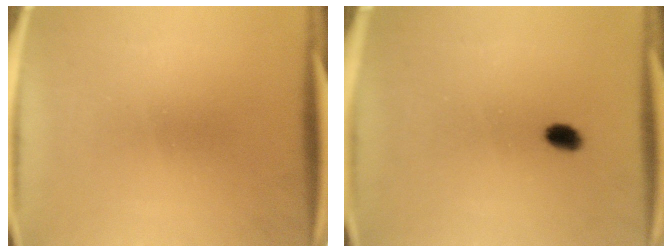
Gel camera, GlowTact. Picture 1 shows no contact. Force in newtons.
{"total": 2.4}